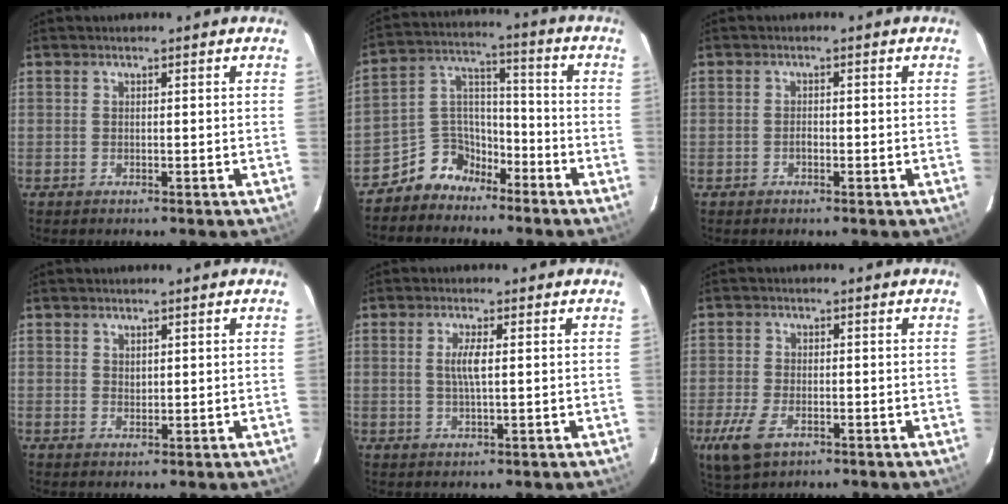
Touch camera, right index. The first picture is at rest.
{"total": 8.3, "force": [-6.2, 5.4, 1.3], "torque": [-0.035, 0.049, -0.123]}
{"total": 0.9, "force": [-0.5, 0.4, 0.6], "torque": [-0.011, 0.003, -0.009]}
{"total": 1.0, "force": [0.7, 0.7, 0.3], "torque": [-0.002, 0.002, 0.014]}
{"total": 3.1, "force": [0.3, 0.3, 3.1], "torque": [-0.061, -0.001, 0.007]}
{"total": 7.3, "force": [-3.6, 3.8, 5.0], "torque": [-0.127, -0.016, -0.066]}